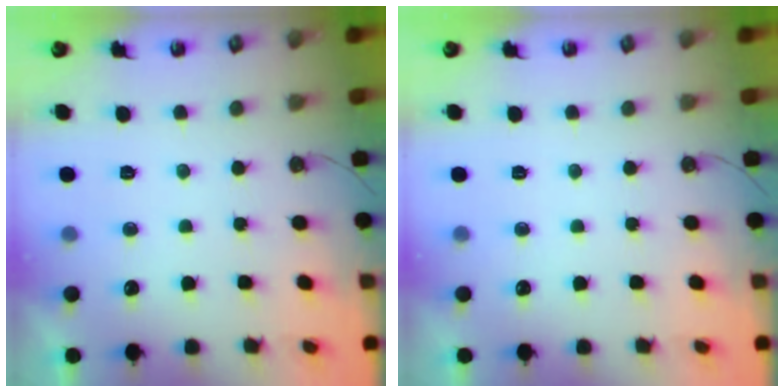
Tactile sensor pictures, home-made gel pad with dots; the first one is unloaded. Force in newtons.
{"total": 0.0}